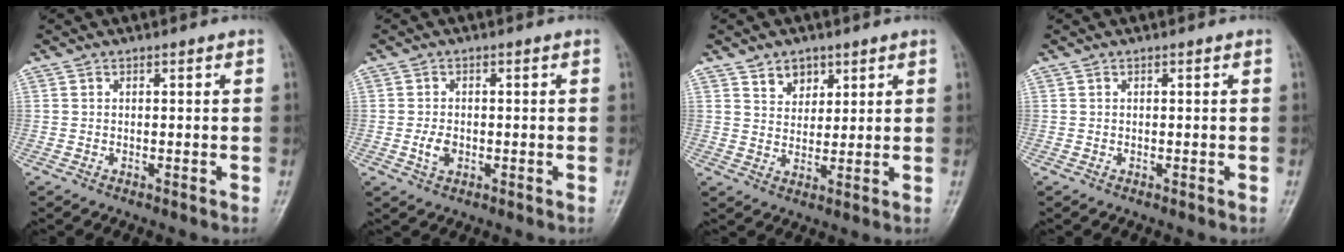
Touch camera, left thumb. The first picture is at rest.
{"total": 2.9, "force": [-0.6, 2.1, 2.0], "torque": [-0.033, 0.002, -0.011]}
{"total": 4.7, "force": [3.0, 3.3, 1.6], "torque": [0.000, -0.021, 0.054]}
{"total": 0.0}